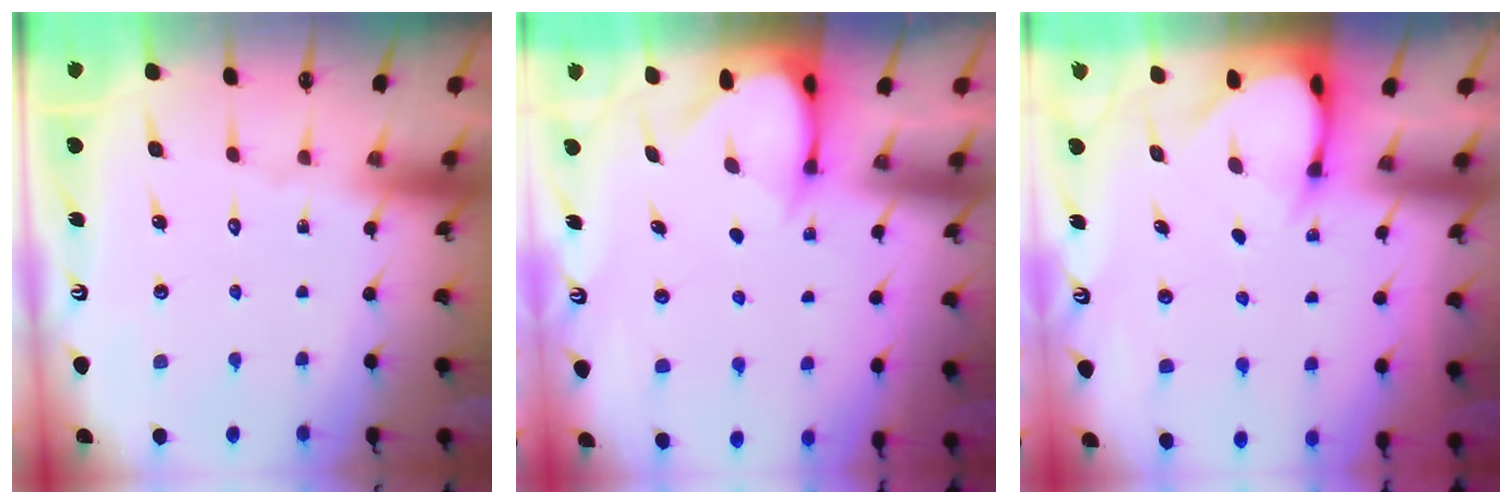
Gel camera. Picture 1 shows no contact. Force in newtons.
{"total": 3.4, "press": 3.4, "slide": 0.3}
{"total": 3.3, "press": 3.3, "slide": 0.2}